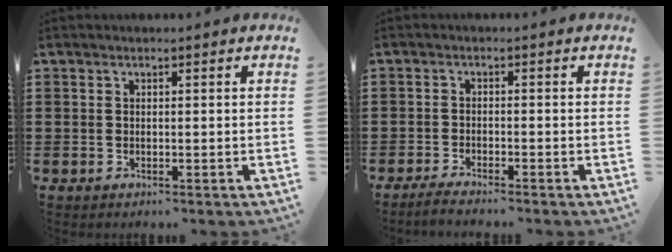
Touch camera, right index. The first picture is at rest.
{"total": 1.5, "force": [-1.4, -0.1, 0.4], "torque": [-0.007, -0.001, -0.027]}